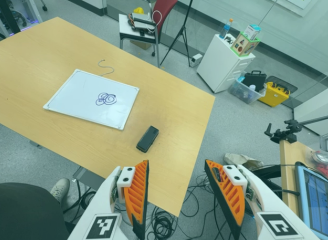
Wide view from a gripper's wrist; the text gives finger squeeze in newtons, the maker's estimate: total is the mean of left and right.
{"total": 0.0}